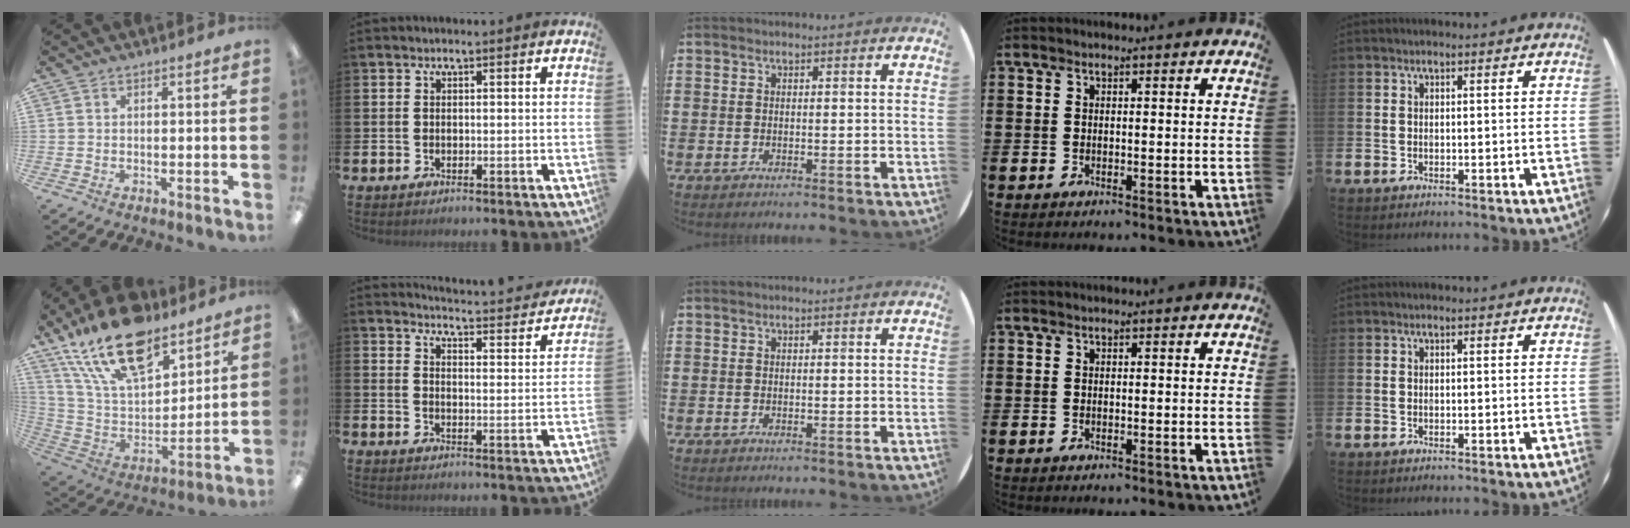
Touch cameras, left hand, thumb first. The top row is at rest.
{"thumb": {"total": 22.2, "force": [15.1, 10.3, 12.6], "torque": [-0.238, -0.078, 0.269]}, "index": {"total": 4.3, "force": [4.2, 0.0, 0.5], "torque": [-0.008, -0.043, 0.067]}}